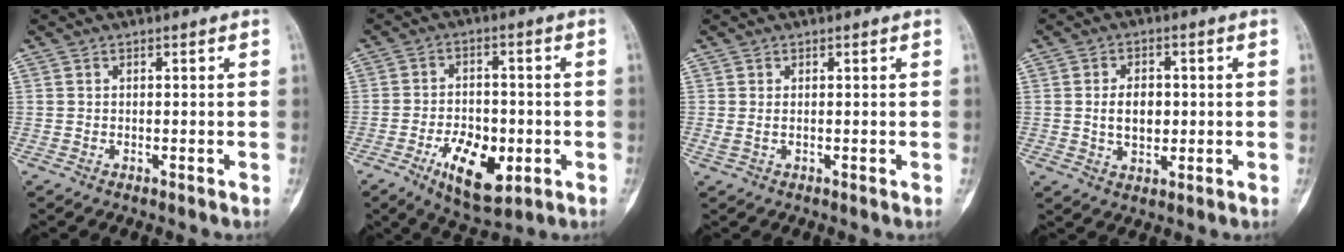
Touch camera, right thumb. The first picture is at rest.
{"total": 11.1, "force": [-4.0, 5.9, 8.6], "torque": [-0.121, 0.009, -0.057]}
{"total": 1.0, "force": [0.1, 0.4, 0.8], "torque": [-0.023, 0.003, 0.008]}
{"total": 6.1, "force": [0.1, 4.1, 4.5], "torque": [-0.055, 0.000, 0.003]}